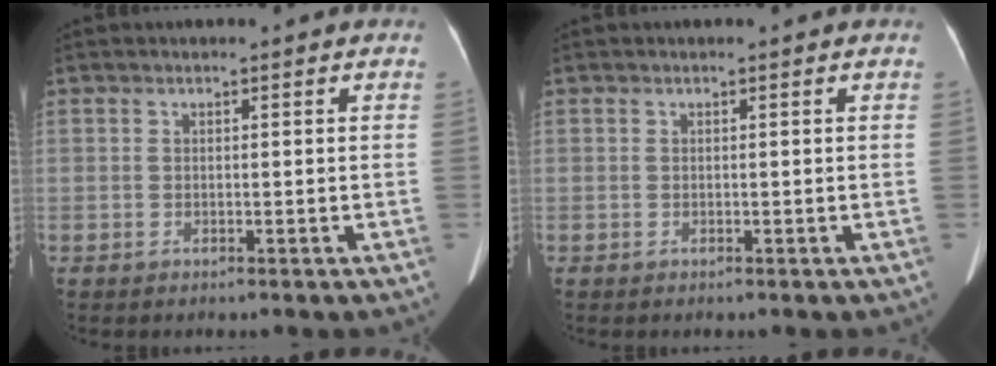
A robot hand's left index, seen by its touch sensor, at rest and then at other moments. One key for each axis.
{"total": 0.0}